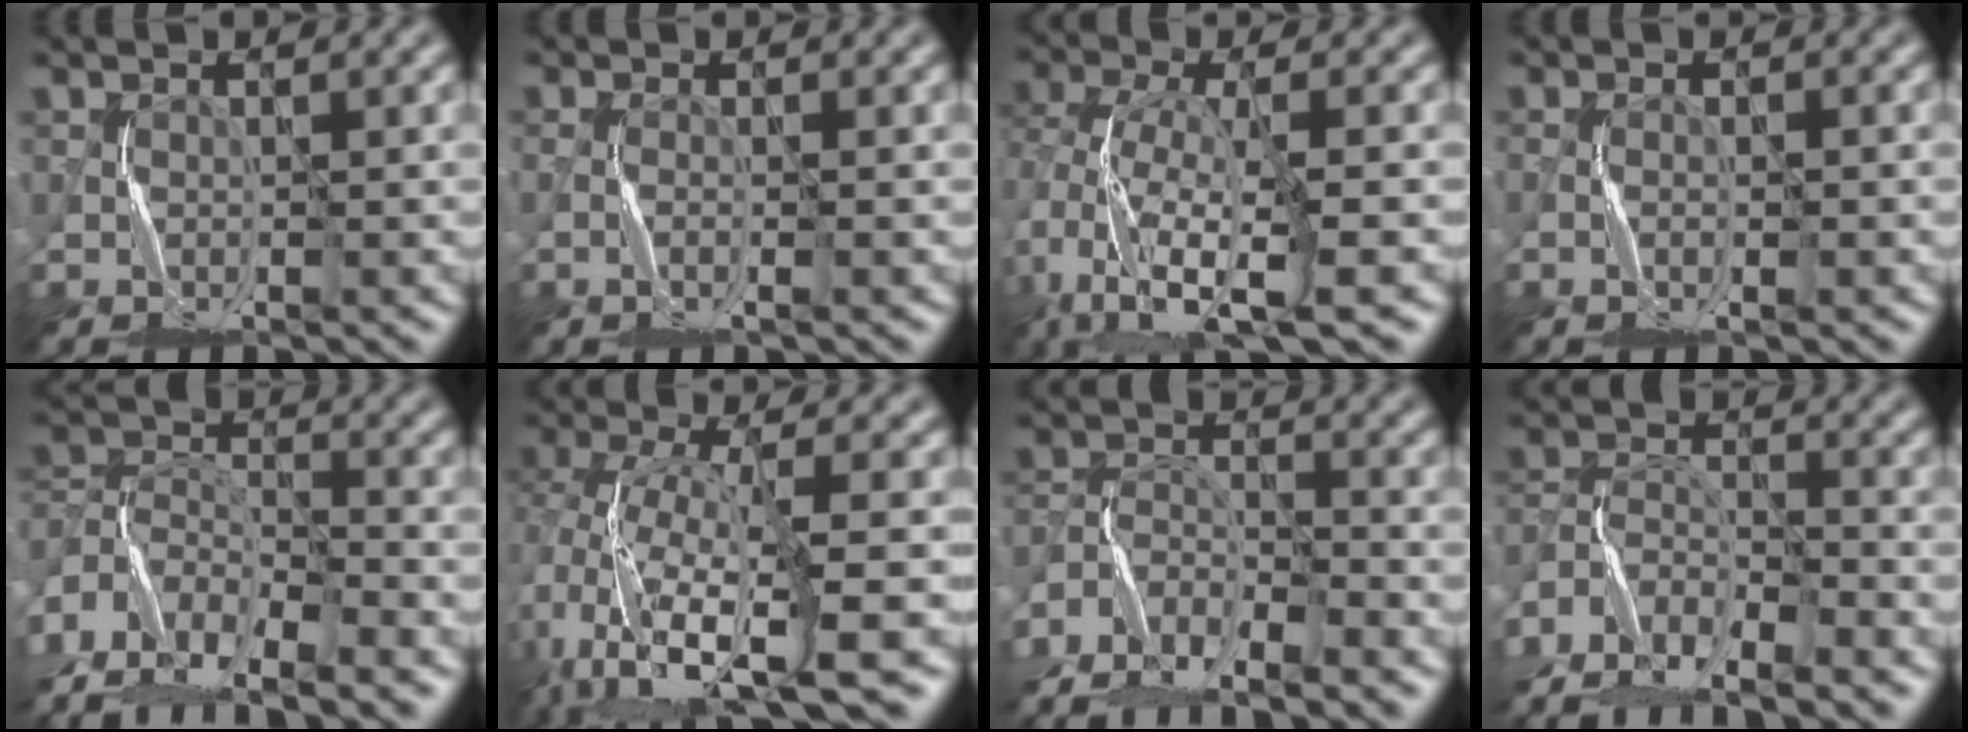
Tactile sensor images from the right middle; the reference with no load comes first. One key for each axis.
{"total": 1.0, "fx": -0.8, "fy": -0.2, "fz": 0.6, "tx": -0.011, "ty": 0.000, "tz": -0.020}
{"total": 8.5, "fx": -4.6, "fy": 2.9, "fz": 6.6, "tx": -0.131, "ty": -0.007, "tz": -0.093}
{"total": 1.2, "fx": -0.8, "fy": 0.0, "fz": 0.8, "tx": -0.013, "ty": 0.003, "tz": -0.019}
{"total": 11.6, "fx": -9.6, "fy": 4.5, "fz": 4.8, "tx": -0.084, "ty": 0.003, "tz": -0.176}
{"total": 11.5, "fx": -5.7, "fy": 3.2, "fz": 9.4, "tx": -0.185, "ty": -0.011, "tz": -0.098}
{"total": 8.5, "fx": -7.5, "fy": 2.3, "fz": 3.3, "tx": -0.057, "ty": -0.012, "tz": -0.140}
{"total": 9.5, "fx": -8.3, "fy": 2.7, "fz": 3.7, "tx": -0.063, "ty": -0.013, "tz": -0.154}